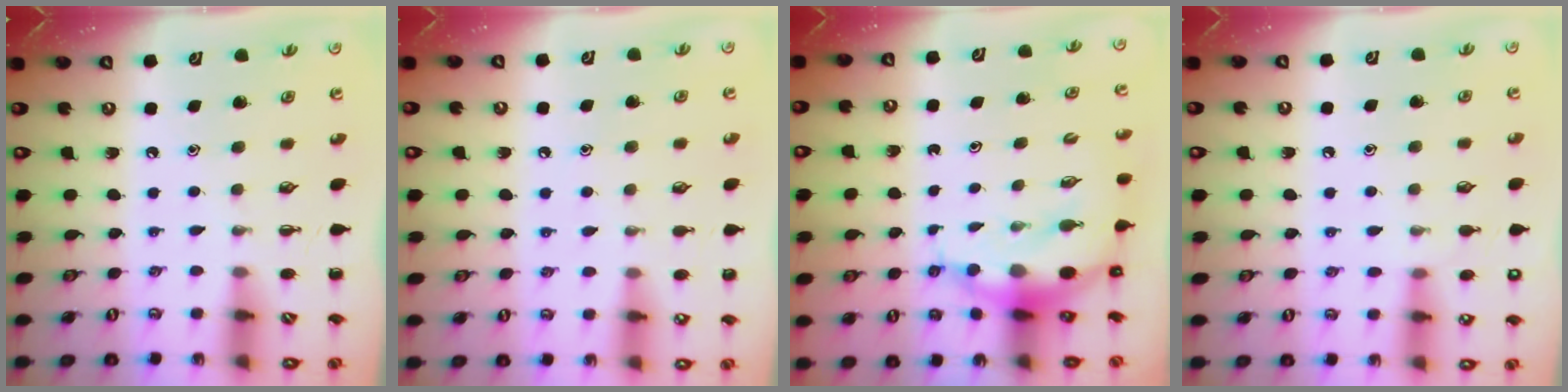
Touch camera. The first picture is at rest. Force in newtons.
{"total": 6.2, "press": 5.9, "slide": 1.9}
{"total": 7.1, "press": 6.9, "slide": 1.7}
{"total": 7.3, "press": 7.0, "slide": 2.0}